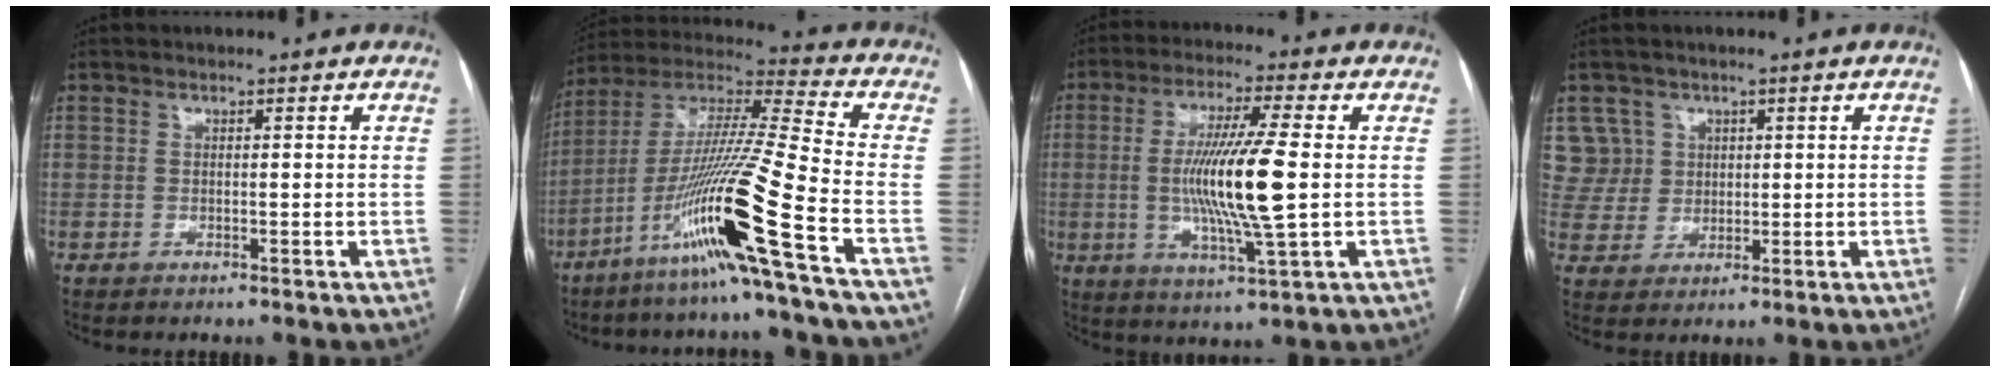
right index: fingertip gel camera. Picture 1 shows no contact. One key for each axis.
{"total": 19.8, "fx": -9.2, "fy": -2.0, "fz": 17.5, "tx": -0.362, "ty": -0.029, "tz": -0.180}
{"total": 13.0, "fx": -0.2, "fy": 0.2, "fz": 13.0, "tx": -0.252, "ty": -0.011, "tz": -0.007}
{"total": 6.6, "fx": 2.8, "fy": 6.0, "fz": -0.2, "tx": 0.008, "ty": 0.018, "tz": 0.065}